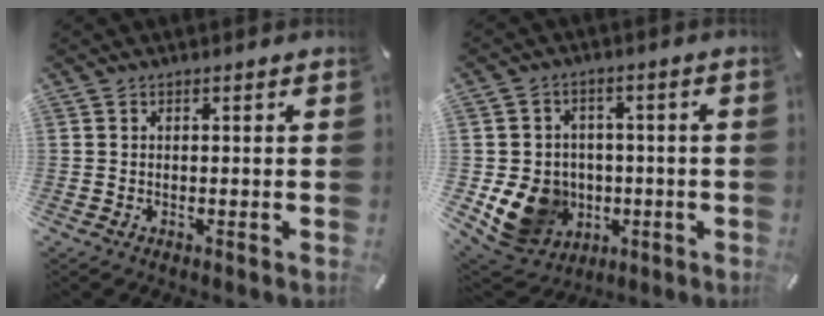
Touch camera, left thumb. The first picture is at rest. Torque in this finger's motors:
{"motor_torque": [1.54, 1.66, 0.47, 0.26, 0.11]}